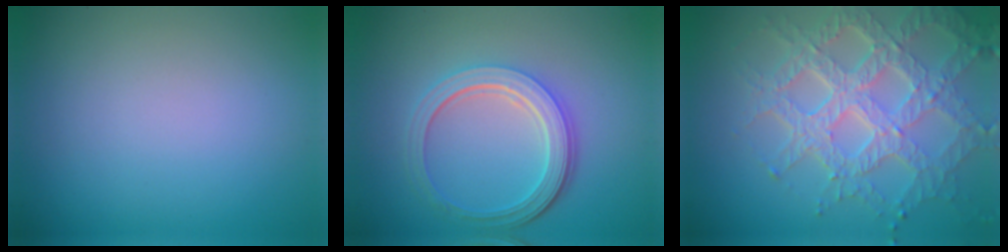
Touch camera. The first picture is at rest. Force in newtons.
{"total": 5.2, "press": 3.8, "slide": 3.5}
{"total": 8.0, "press": 5.8, "slide": 5.5}